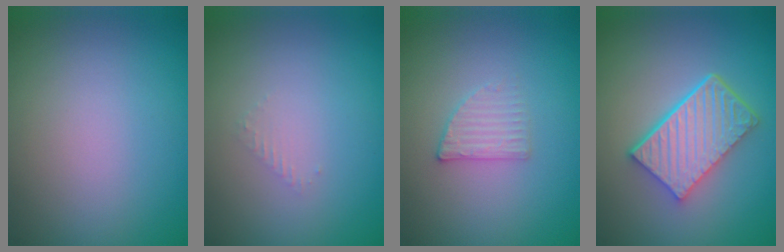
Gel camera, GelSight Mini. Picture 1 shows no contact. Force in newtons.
{"total": 0.8, "press": 0.8, "slide": 0.3}
{"total": 1.9, "press": 1.9, "slide": 0.4}
{"total": 6.2, "press": 4.5, "slide": 4.2}